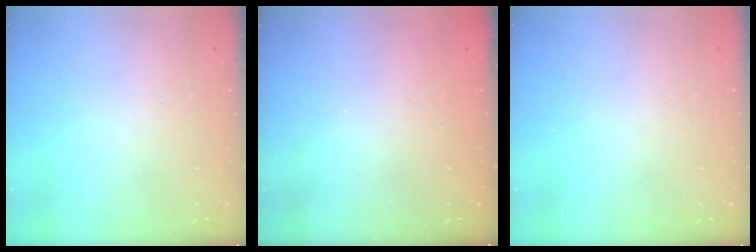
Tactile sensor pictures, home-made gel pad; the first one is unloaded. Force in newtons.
{"total": 2.3, "press": 2.2, "slide": 0.7}
{"total": 0.0}